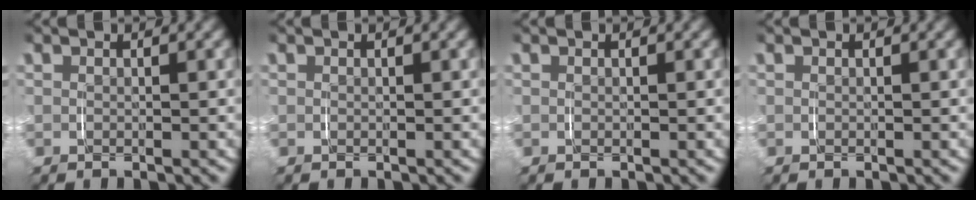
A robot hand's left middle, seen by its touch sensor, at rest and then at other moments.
{"total": 0.0}
{"total": 0.0}
{"total": 0.0}